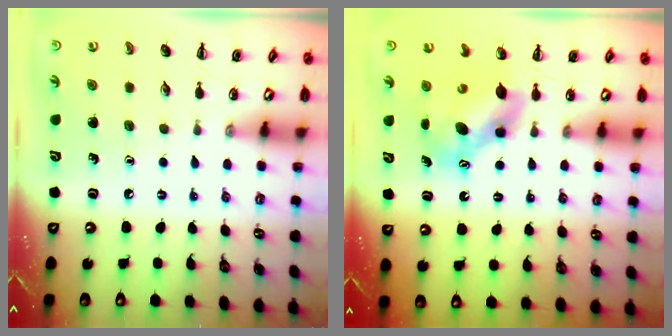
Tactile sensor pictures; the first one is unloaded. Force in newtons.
{"total": 6.5, "press": 6.4, "slide": 0.8}